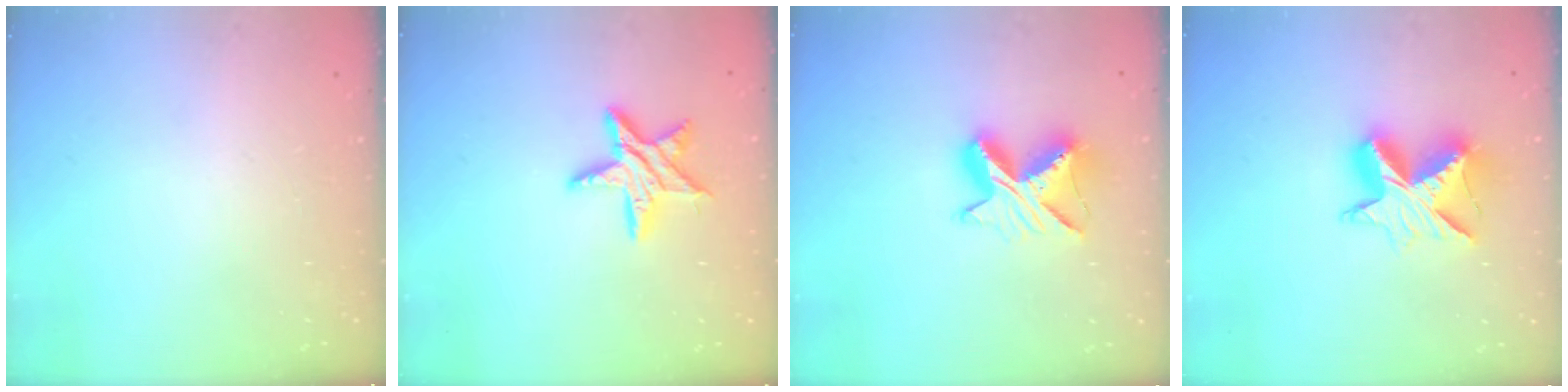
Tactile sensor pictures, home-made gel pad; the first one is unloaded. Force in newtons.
{"total": 12.4, "press": 12.4, "slide": 0.8}
{"total": 10.0, "press": 10.0, "slide": 0.4}
{"total": 12.6, "press": 12.6, "slide": 0.8}